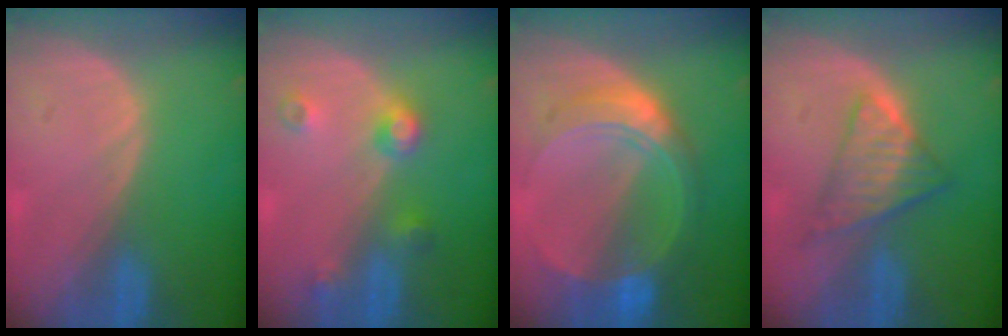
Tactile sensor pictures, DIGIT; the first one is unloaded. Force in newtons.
{"total": 4.5, "press": 4.0, "slide": 2.0}
{"total": 8.6, "press": 8.6, "slide": 0.7}
{"total": 6.5, "press": 5.8, "slide": 2.9}